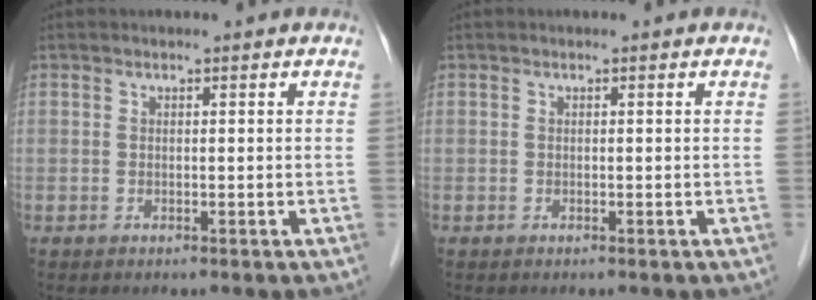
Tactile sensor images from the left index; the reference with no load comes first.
{"total": 0.0}